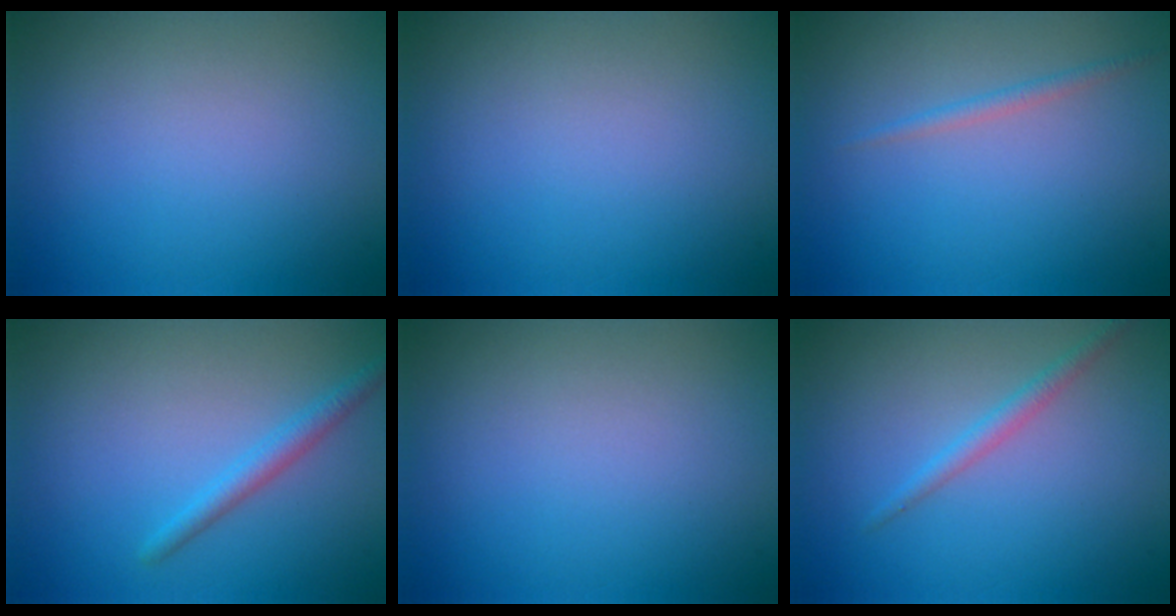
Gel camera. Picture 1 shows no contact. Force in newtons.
{"total": 0.0}
{"total": 1.0, "press": 1.0, "slide": 0.0}
{"total": 1.9, "press": 1.9, "slide": 0.2}
{"total": 0.0}
{"total": 1.5, "press": 1.5, "slide": 0.0}